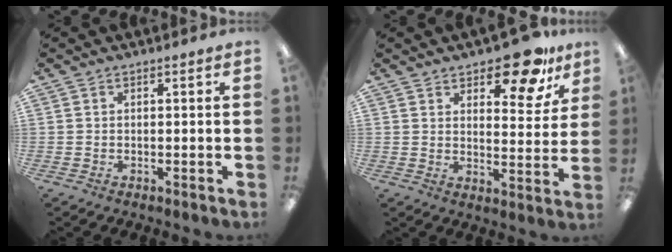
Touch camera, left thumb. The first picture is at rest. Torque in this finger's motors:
{"motor_torque": [0.13, 0.29, -0.26, 0.06, 0.04]}